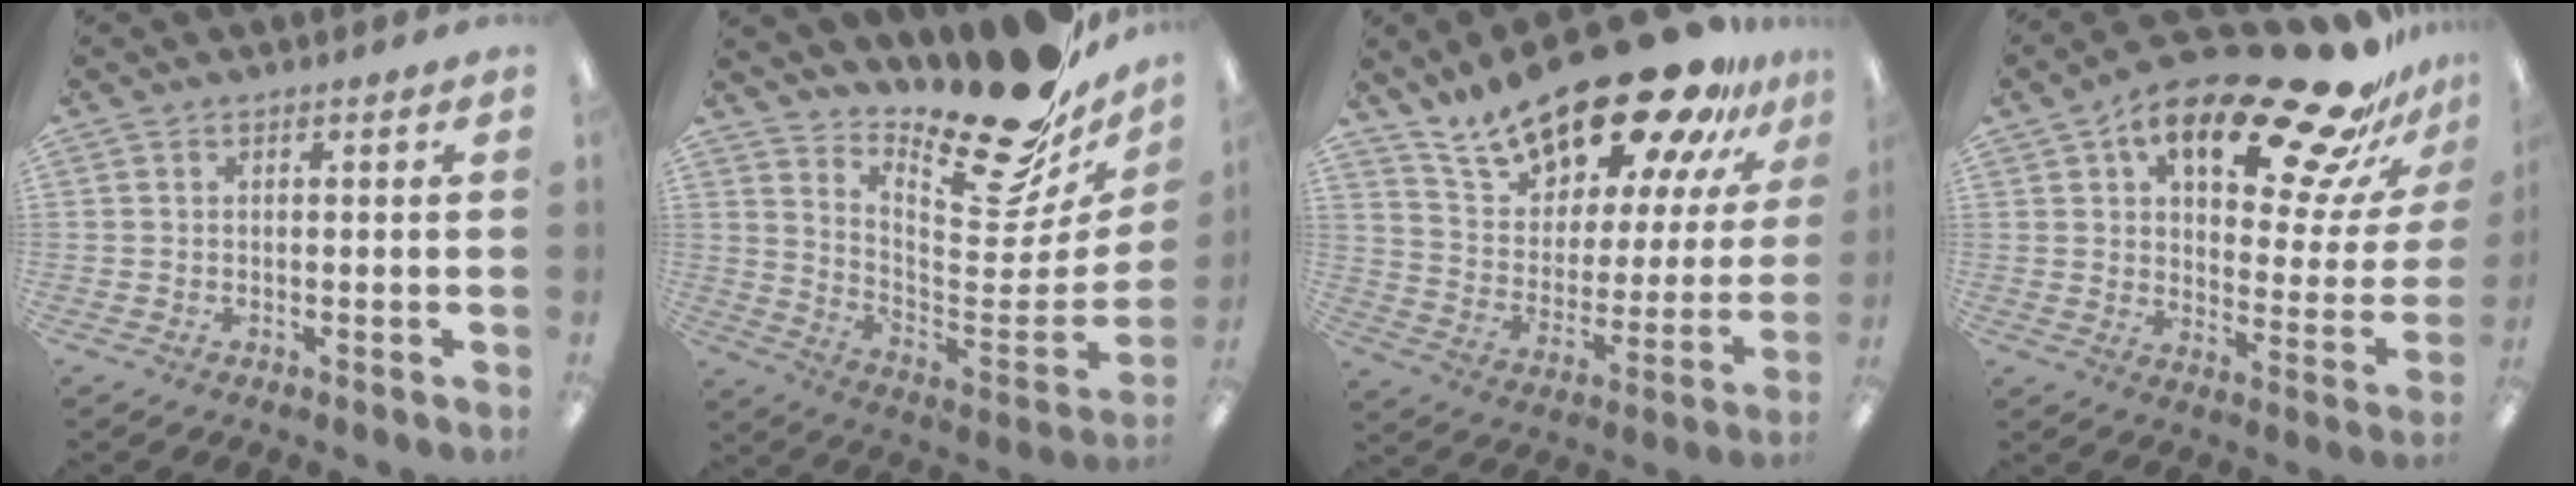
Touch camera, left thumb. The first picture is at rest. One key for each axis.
{"total": 23.5, "fx": 20.0, "fy": 4.8, "fz": 11.3, "tx": -0.126, "ty": -0.176, "tz": 0.320}
{"total": 24.0, "fx": 19.3, "fy": 8.4, "fz": 11.6, "tx": -0.192, "ty": -0.133, "tz": 0.330}
{"total": 24.9, "fx": 16.8, "fy": 8.7, "fz": 16.1, "tx": -0.218, "ty": -0.117, "tz": 0.265}